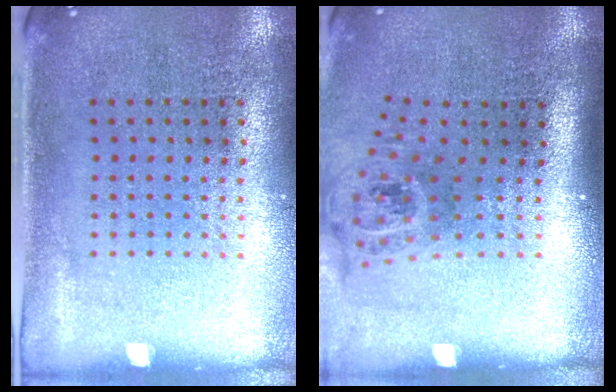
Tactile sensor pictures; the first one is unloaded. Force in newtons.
{"total": 1.9, "press": 1.4, "slide": 1.3}